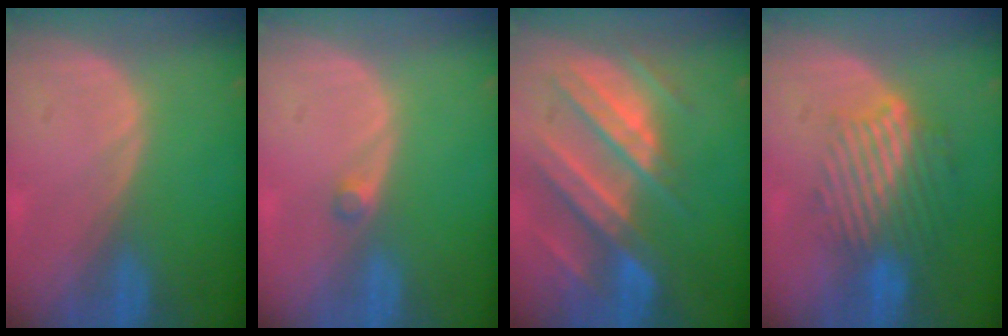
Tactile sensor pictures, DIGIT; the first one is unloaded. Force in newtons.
{"total": 1.3, "press": 1.1, "slide": 0.6}
{"total": 10.5, "press": 9.3, "slide": 4.8}
{"total": 9.7, "press": 8.1, "slide": 5.3}